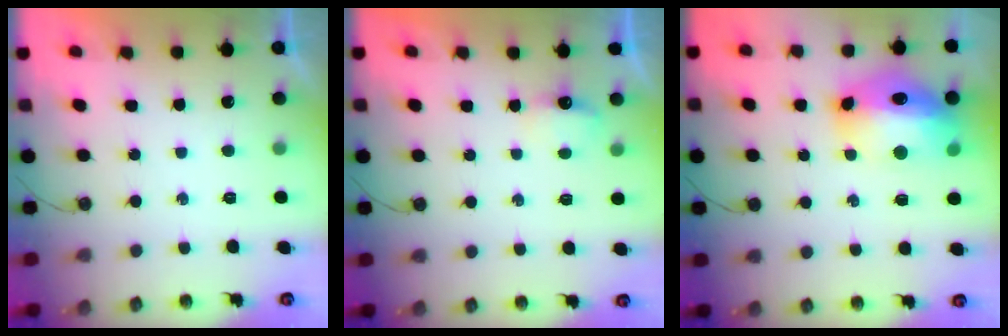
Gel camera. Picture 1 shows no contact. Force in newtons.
{"total": 4.0, "press": 3.9, "slide": 0.7}
{"total": 16.5, "press": 16.5, "slide": 1.4}